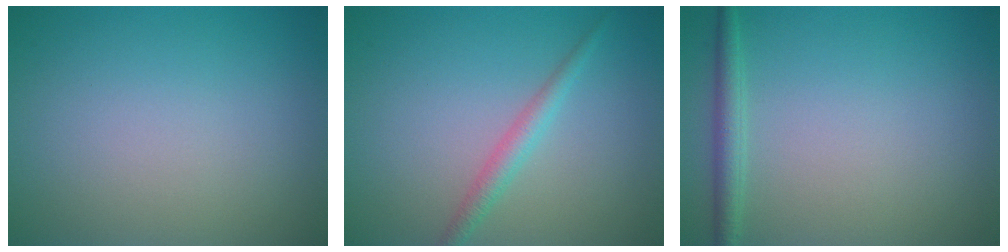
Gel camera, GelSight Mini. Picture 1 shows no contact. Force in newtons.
{"total": 1.8, "press": 1.8, "slide": 0.1}
{"total": 1.9, "press": 1.9, "slide": 0.1}